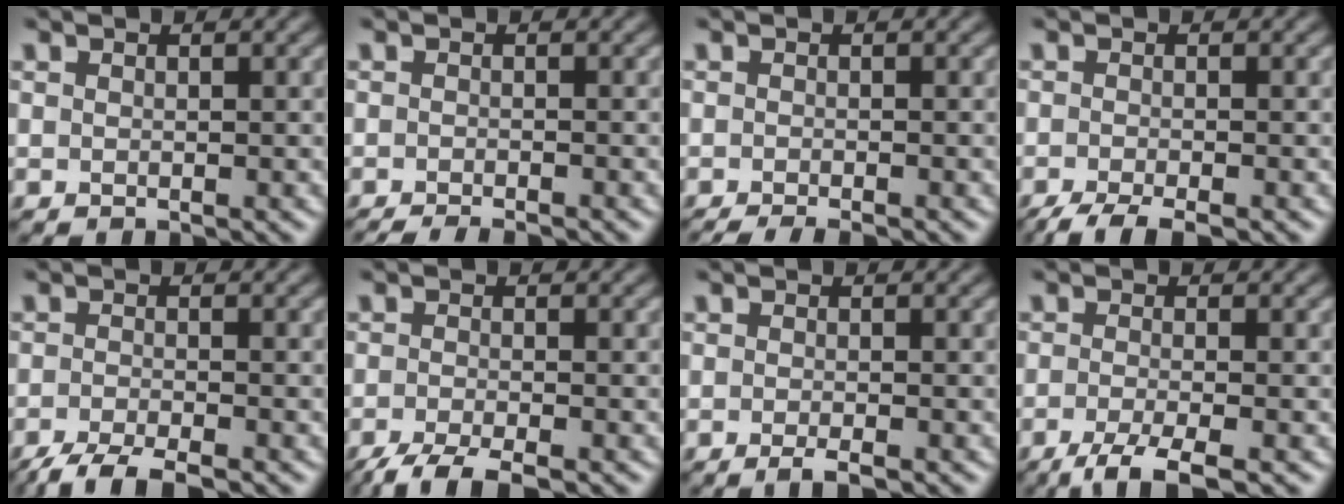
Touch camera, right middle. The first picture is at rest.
{"total": 3.0, "force": [-2.5, 0.4, 1.5], "torque": [-0.021, -0.002, -0.043]}
{"total": 2.7, "force": [-2.1, 0.4, 1.6], "torque": [-0.019, -0.004, -0.037]}
{"total": 3.6, "force": [-2.7, 0.7, 2.3], "torque": [-0.038, -0.006, -0.054]}
{"total": 4.0, "force": [-3.1, 0.7, 2.4], "torque": [-0.043, -0.007, -0.064]}
{"total": 3.8, "force": [-2.8, 0.7, 2.5], "torque": [-0.044, -0.007, -0.060]}
{"total": 1.6, "force": [-0.9, 0.3, 1.3], "torque": [-0.016, -0.003, -0.019]}
{"total": 3.8, "force": [-2.3, 0.8, 2.9], "torque": [-0.050, -0.007, -0.053]}